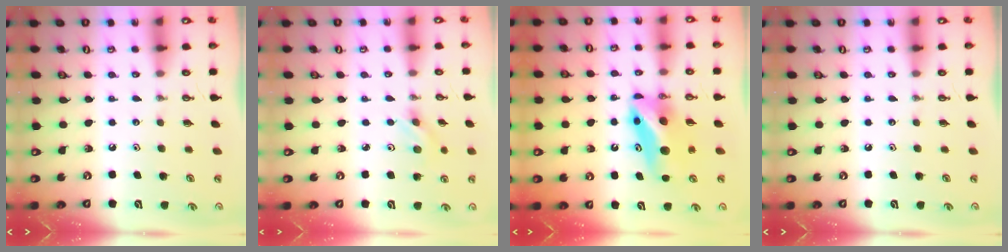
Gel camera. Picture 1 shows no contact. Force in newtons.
{"total": 2.9, "press": 2.6, "slide": 1.4}
{"total": 10.3, "press": 6.9, "slide": 7.7}
{"total": 0.0}